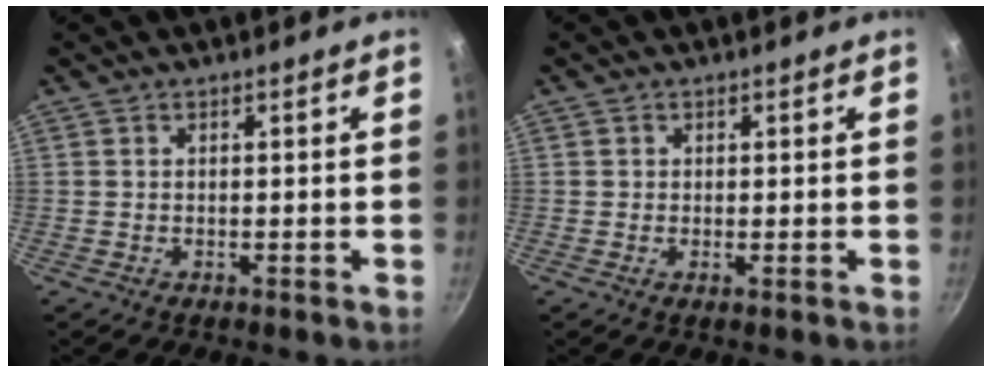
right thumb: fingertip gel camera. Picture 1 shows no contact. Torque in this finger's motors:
{"motor_torque": [-0.07, -0.24, -0.49, 0.12, -0.01]}